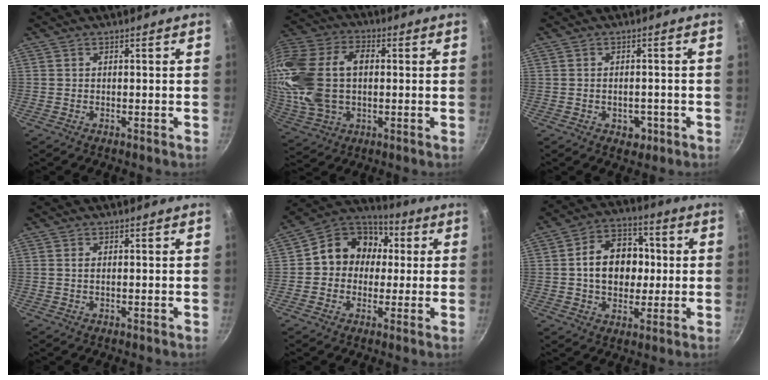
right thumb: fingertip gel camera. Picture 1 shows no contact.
{"total": 21.8, "force": [1.6, 14.5, 16.2], "torque": [-0.331, 0.027, 0.031]}
{"total": 3.5, "force": [-1.3, 2.4, 2.1], "torque": [-0.020, 0.009, -0.010]}
{"total": 0.7, "force": [0.2, 0.3, 0.7], "torque": [-0.014, 0.001, 0.002]}
{"total": 13.4, "force": [1.2, 11.7, 6.5], "torque": [-0.059, 0.034, -0.002]}
{"total": 13.9, "force": [0.8, 10.5, 9.0], "torque": [-0.103, 0.022, 0.005]}